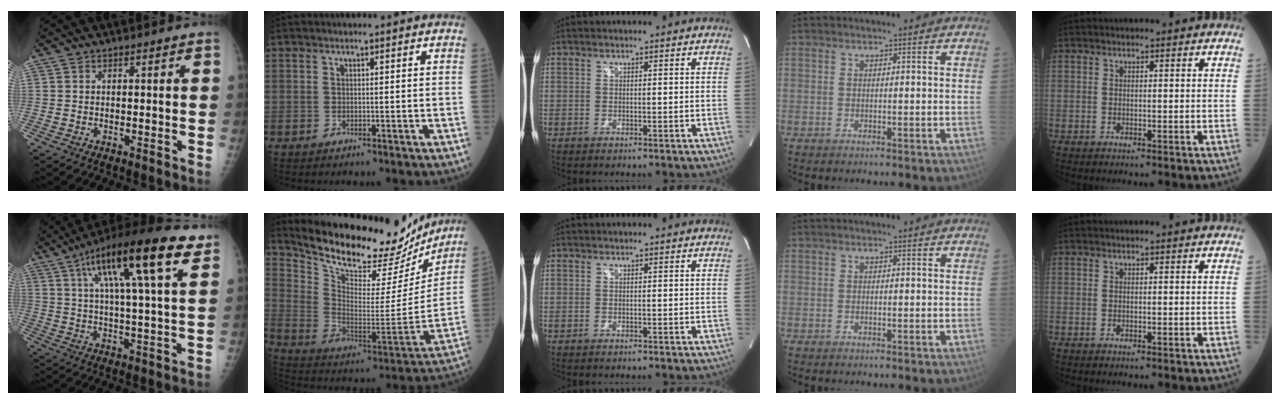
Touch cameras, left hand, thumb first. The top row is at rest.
{"thumb": {"total": 20.3, "force": [9.7, 3.9, 17.5], "torque": [-0.277, 0.001, 0.152]}, "index": {"total": 23.8, "force": [21.7, 6.3, 7.5], "torque": [-0.125, -0.043, 0.312]}}